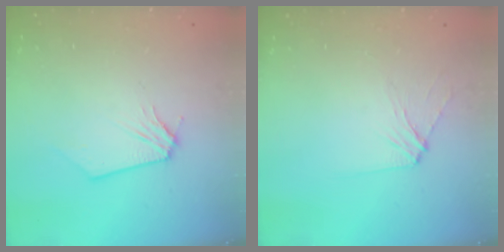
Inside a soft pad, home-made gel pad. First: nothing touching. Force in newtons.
{"total": 6.4, "press": 6.3, "slide": 0.7}